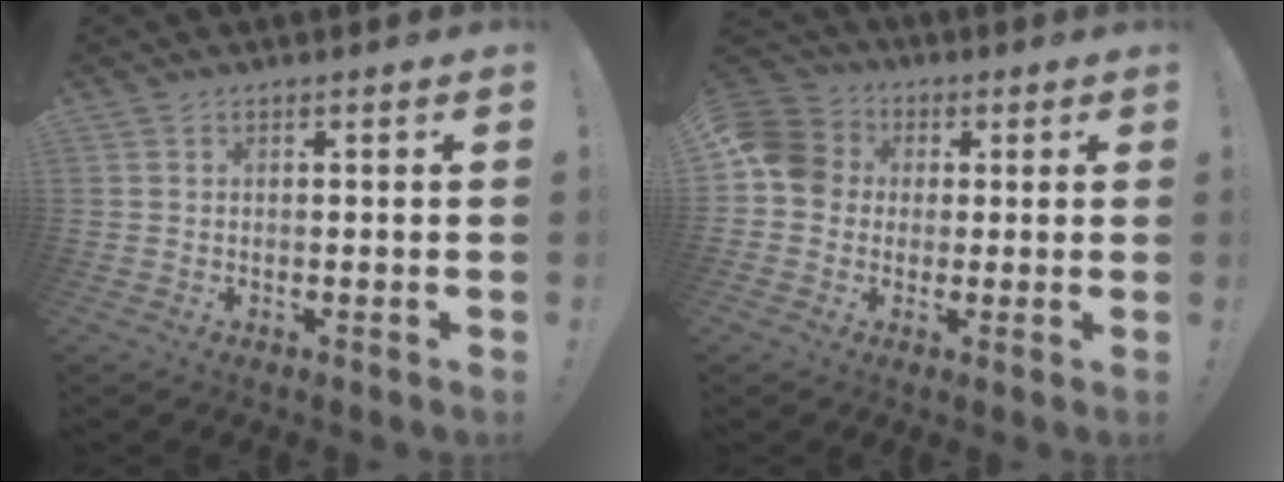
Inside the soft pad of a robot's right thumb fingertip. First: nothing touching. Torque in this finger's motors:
{"motor_torque": [0.66, 1.16, 0.30, -0.26, 0.02]}